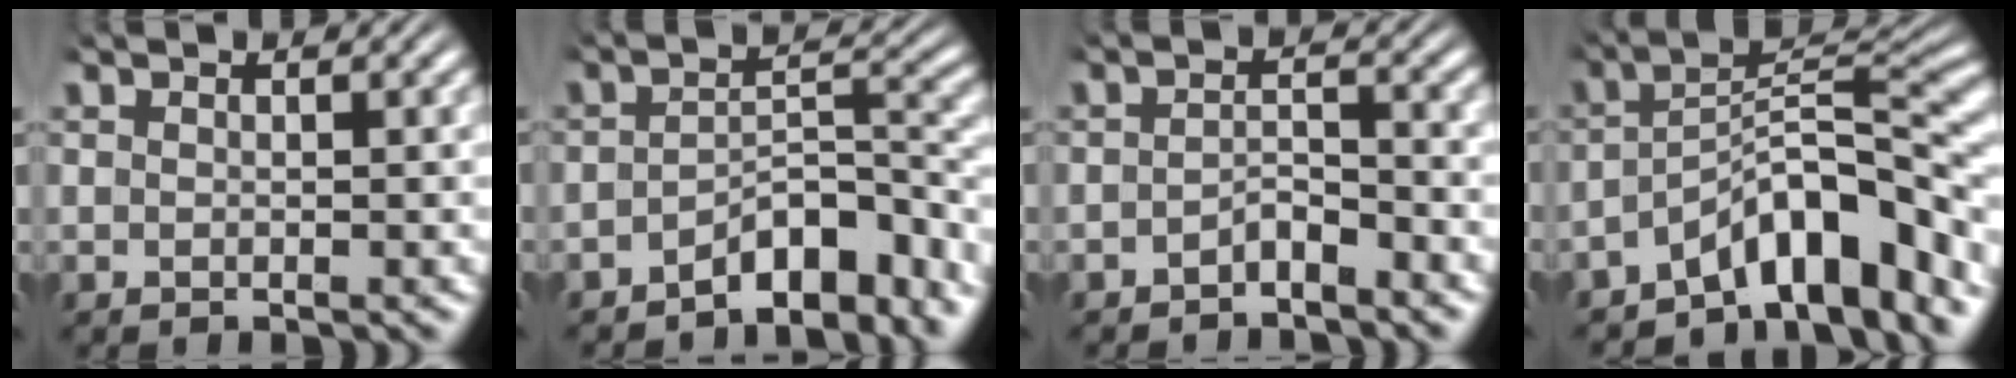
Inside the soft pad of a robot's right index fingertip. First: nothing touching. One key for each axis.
{"total": 6.0, "fx": -4.3, "fy": 1.4, "fz": 3.8, "tx": -0.043, "ty": -0.011, "tz": -0.065}
{"total": 2.1, "fx": -1.9, "fy": 0.4, "fz": 0.7, "tx": -0.005, "ty": -0.007, "tz": -0.035}
{"total": 8.4, "fx": -3.7, "fy": 3.0, "fz": 6.9, "tx": -0.107, "ty": -0.016, "tz": -0.049}